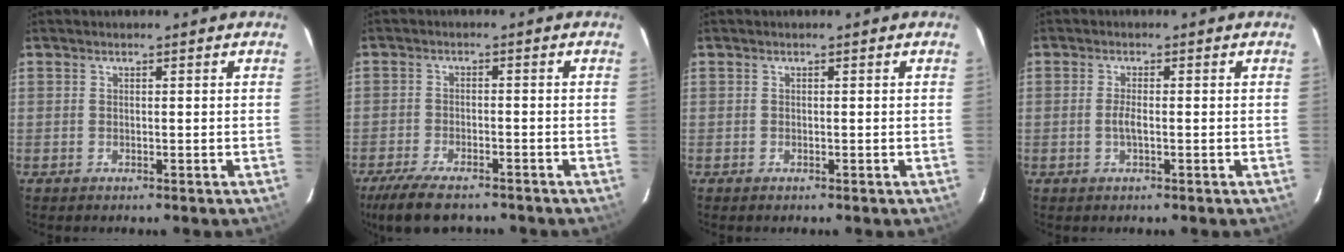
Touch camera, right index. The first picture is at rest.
{"total": 10.2, "force": [-8.2, 3.1, 5.3], "torque": [-0.127, -0.026, -0.141]}
{"total": 0.0}
{"total": 2.1, "force": [-0.5, 0.4, 2.0], "torque": [-0.042, -0.001, -0.010]}